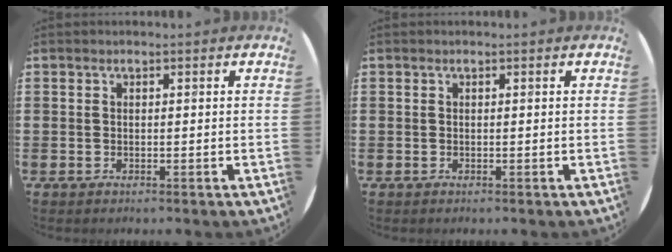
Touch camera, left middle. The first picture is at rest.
{"total": 0.0}